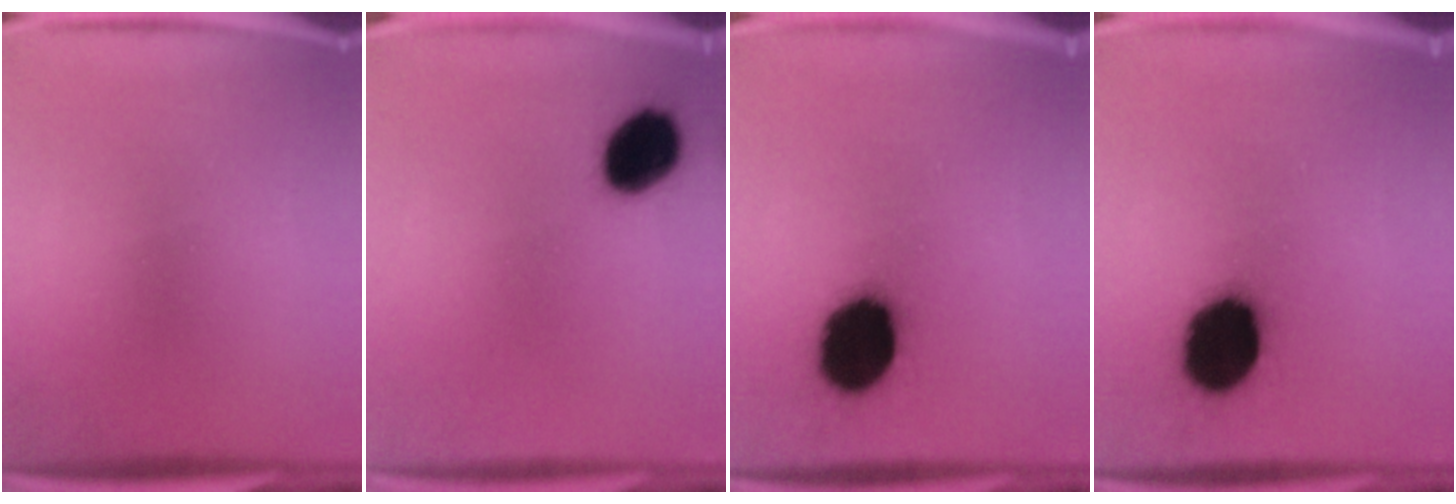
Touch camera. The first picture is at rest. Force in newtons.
{"total": 11.0}
{"total": 18.1}
{"total": 18.1}